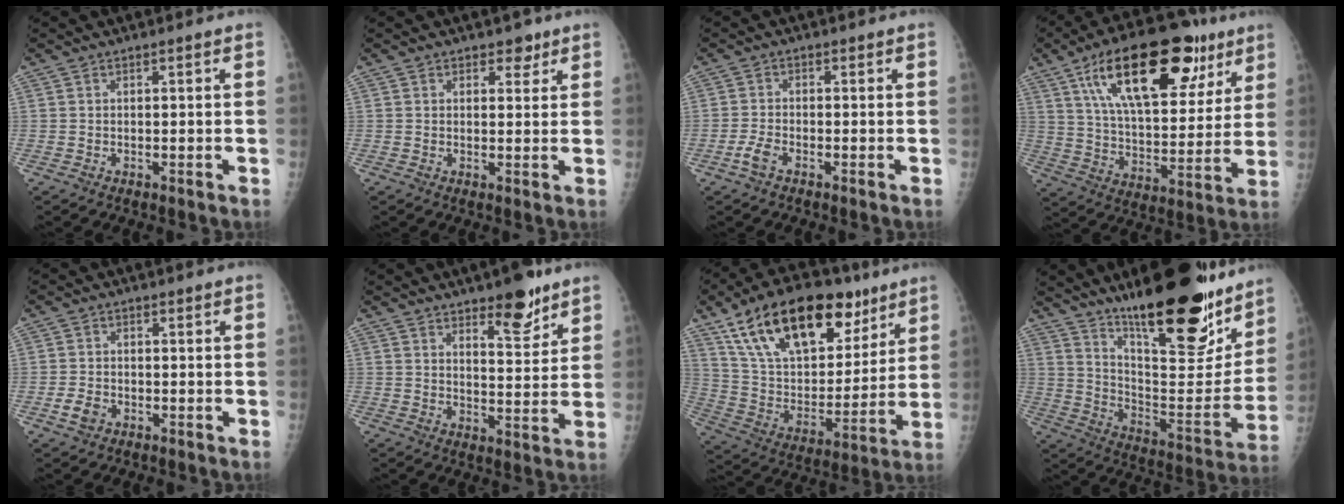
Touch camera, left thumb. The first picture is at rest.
{"total": 2.8, "force": [1.8, 1.8, 1.1], "torque": [0.005, -0.009, 0.022]}
{"total": 2.6, "force": [-1.5, 1.2, 1.7], "torque": [-0.041, 0.004, -0.033]}
{"total": 27.0, "force": [13.8, 12.1, 19.8], "torque": [-0.277, -0.016, 0.226]}
{"total": 2.8, "force": [-1.2, 2.0, 1.5], "torque": [-0.025, 0.002, -0.020]}
{"total": 8.8, "force": [6.0, 3.1, 5.7], "torque": [-0.059, -0.042, 0.088]}
{"total": 27.3, "force": [15.9, 13.9, 17.3], "torque": [-0.262, -0.025, 0.274]}
{"total": 27.4, "force": [19.1, 7.9, 18.0], "torque": [-0.228, -0.101, 0.301]}